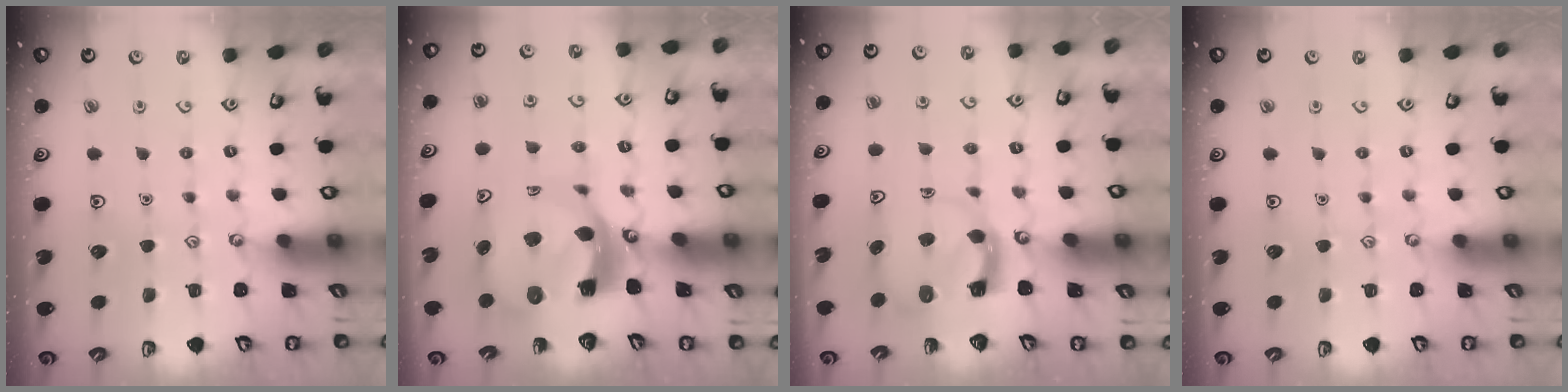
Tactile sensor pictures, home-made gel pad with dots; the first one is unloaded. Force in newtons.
{"total": 10.5, "press": 10.4, "slide": 1.3}
{"total": 3.7, "press": 3.7, "slide": 0.5}
{"total": 0.0}